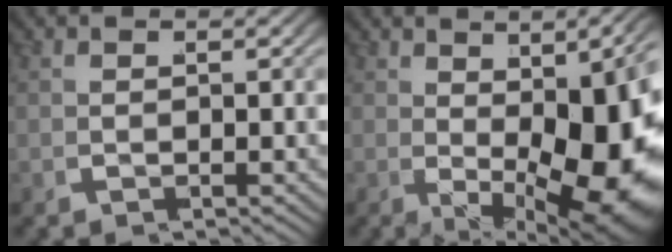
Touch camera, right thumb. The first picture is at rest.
{"total": 14.0, "force": [-1.4, 6.6, 12.3], "torque": [-0.158, -0.023, 0.005]}